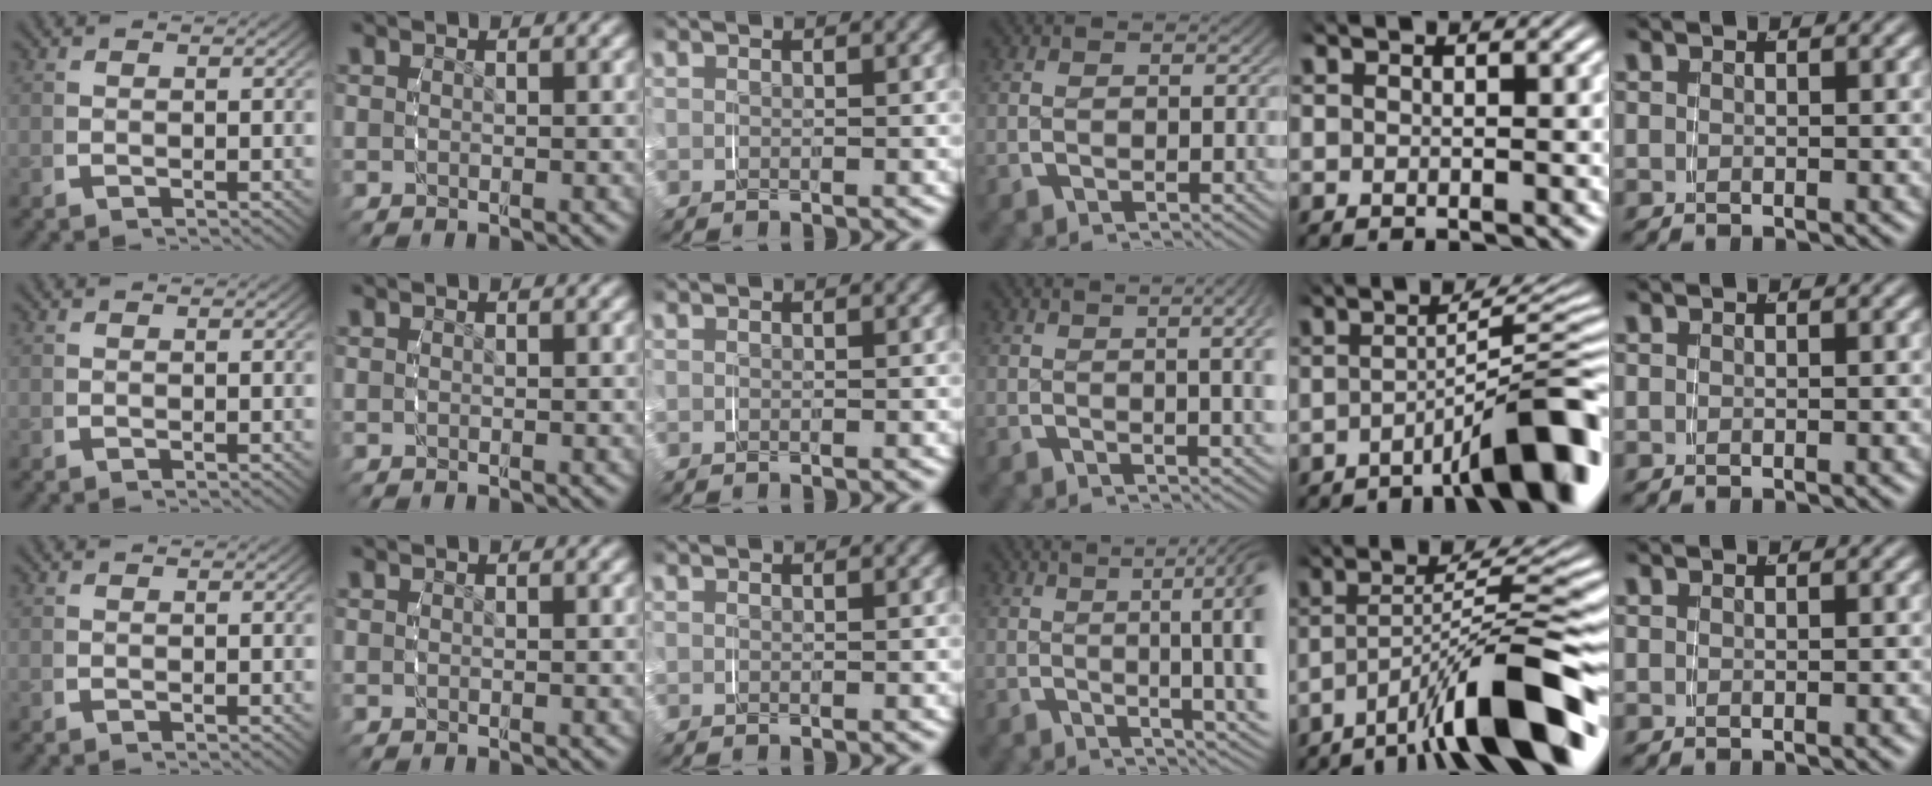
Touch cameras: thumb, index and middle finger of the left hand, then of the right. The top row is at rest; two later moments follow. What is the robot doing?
{"motion": "grasp_and_lifting", "object": "pencil case"}